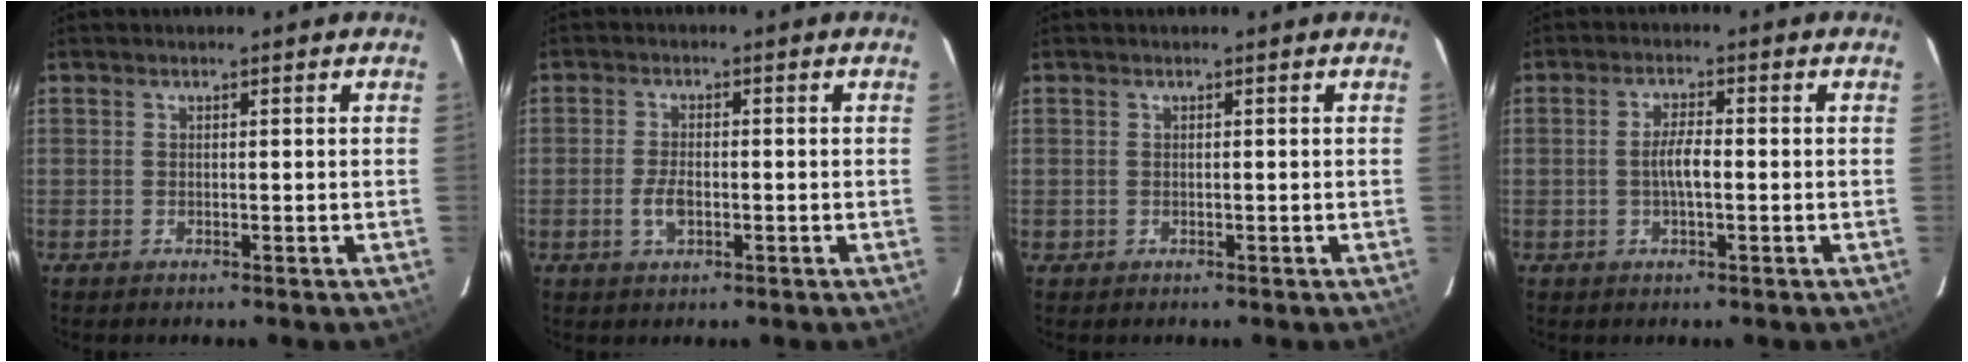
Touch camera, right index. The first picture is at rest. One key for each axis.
{"total": 3.7, "fx": -1.1, "fy": 1.9, "fz": 2.9, "tx": -0.063, "ty": -0.002, "tz": -0.020}
{"total": 0.6, "fx": -0.2, "fy": 0.6, "fz": 0.0, "tx": 0.002, "ty": 0.002, "tz": -0.001}
{"total": 3.7, "fx": -0.6, "fy": 0.9, "fz": 3.5, "tx": -0.066, "ty": 0.003, "tz": -0.010}